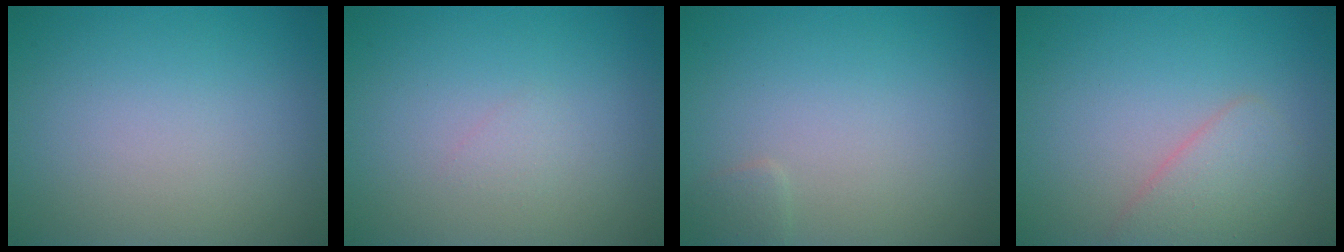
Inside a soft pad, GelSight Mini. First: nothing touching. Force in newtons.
{"total": 0.6, "press": 0.6, "slide": 0.1}
{"total": 0.8, "press": 0.8, "slide": 0.0}
{"total": 2.6, "press": 2.6, "slide": 0.1}